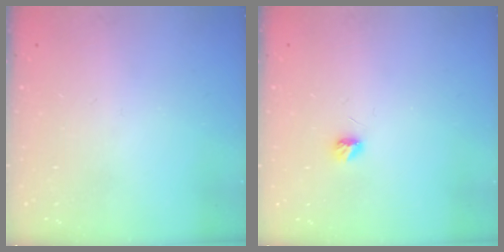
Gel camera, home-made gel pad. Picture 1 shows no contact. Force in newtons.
{"total": 3.8, "press": 3.7, "slide": 0.5}